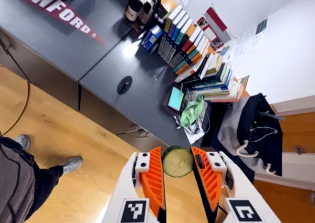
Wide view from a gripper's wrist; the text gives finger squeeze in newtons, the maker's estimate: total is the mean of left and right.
{"total": 7.2, "left": 6.9, "right": 7.4}